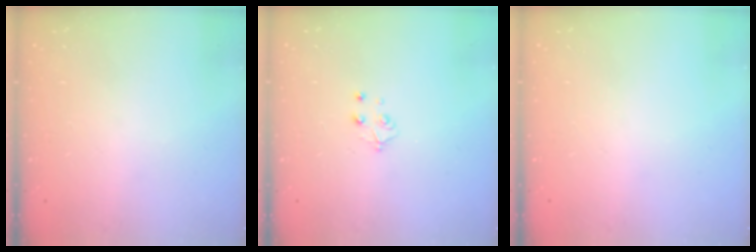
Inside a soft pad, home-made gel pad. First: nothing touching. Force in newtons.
{"total": 3.4, "press": 3.4, "slide": 0.4}
{"total": 0.0}